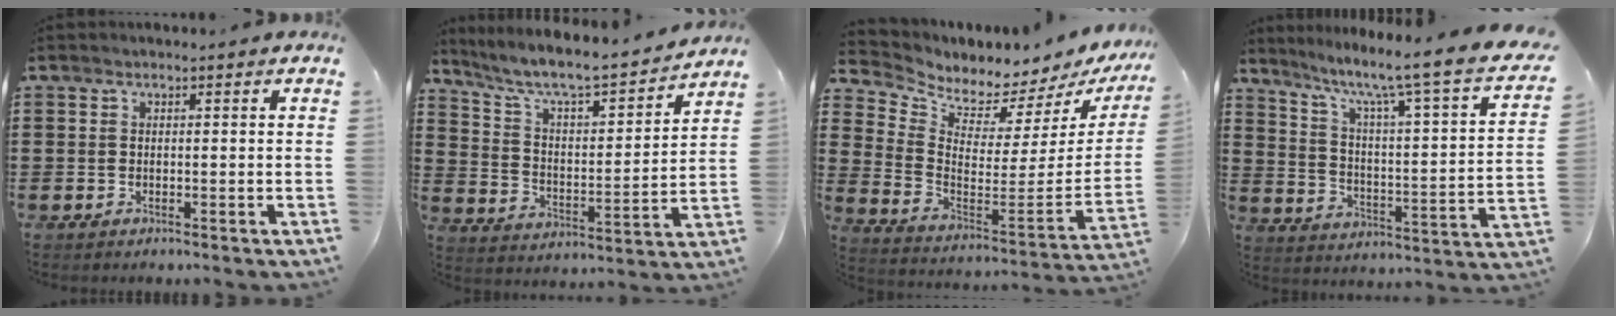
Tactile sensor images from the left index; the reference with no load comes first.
{"total": 6.7, "force": [5.9, 0.7, 3.1], "torque": [-0.087, -0.045, 0.093]}
{"total": 3.3, "force": [3.1, 0.8, 0.1], "torque": [-0.022, -0.055, 0.047]}
{"total": 7.3, "force": [5.5, -0.1, 4.8], "torque": [-0.106, -0.055, 0.076]}